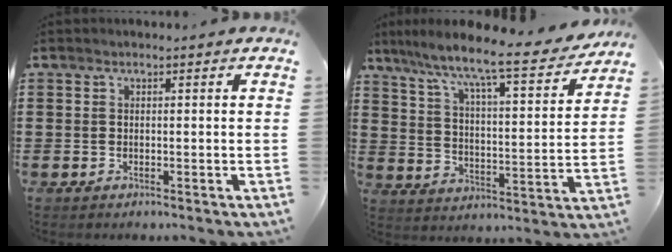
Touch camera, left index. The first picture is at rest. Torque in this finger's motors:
{"motor_torque": [2.14, 0.00, 0.69, 0.21]}